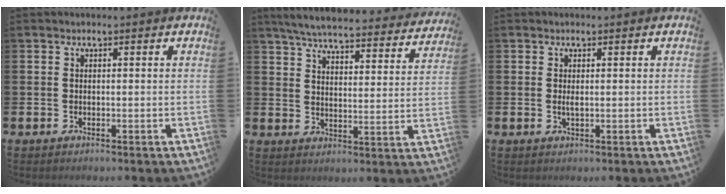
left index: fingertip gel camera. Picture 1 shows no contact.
{"total": 6.0, "force": [5.7, 0.5, 1.9], "torque": [-0.055, -0.042, 0.096]}
{"total": 0.9, "force": [0.2, 0.2, 0.9], "torque": [-0.016, 0.002, 0.002]}